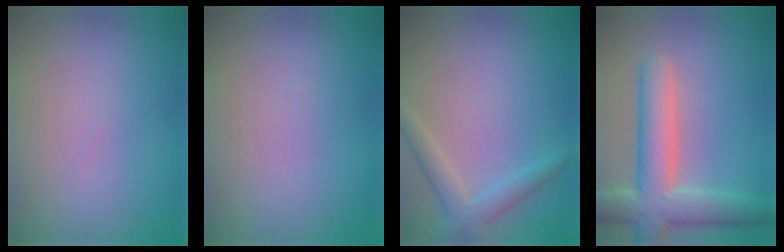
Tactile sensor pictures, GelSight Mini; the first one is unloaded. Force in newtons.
{"total": 0.0}
{"total": 2.6, "press": 2.5, "slide": 0.1}
{"total": 7.1, "press": 7.1, "slide": 0.6}